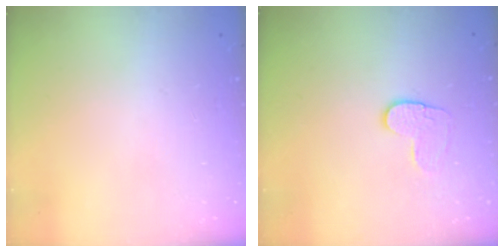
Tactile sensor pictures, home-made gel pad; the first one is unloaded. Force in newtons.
{"total": 4.9, "press": 4.8, "slide": 0.5}